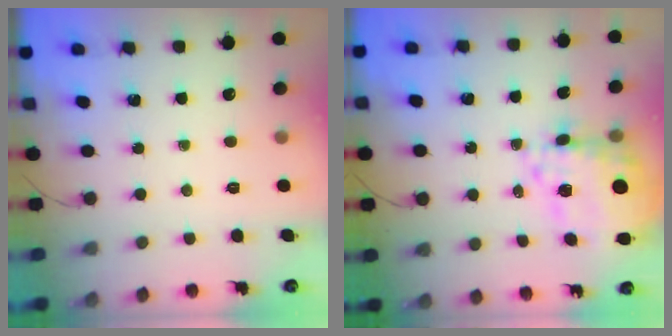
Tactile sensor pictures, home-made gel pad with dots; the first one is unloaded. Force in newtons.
{"total": 13.9, "press": 13.2, "slide": 4.3}